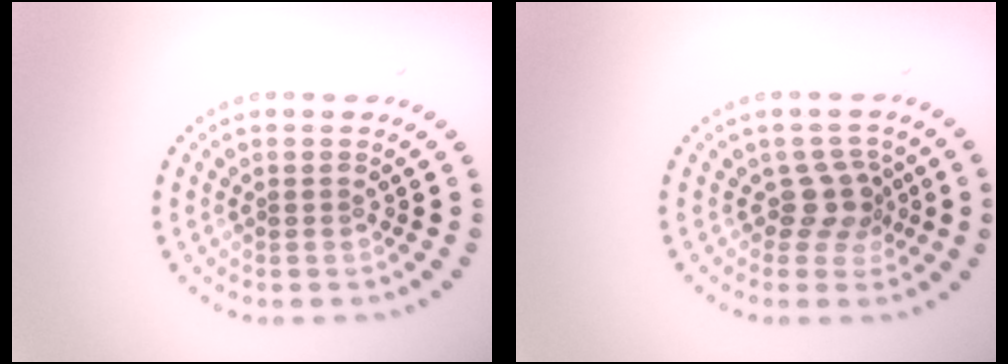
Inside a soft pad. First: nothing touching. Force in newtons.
{"total": 2.5, "press": 1.9, "slide": 1.7}